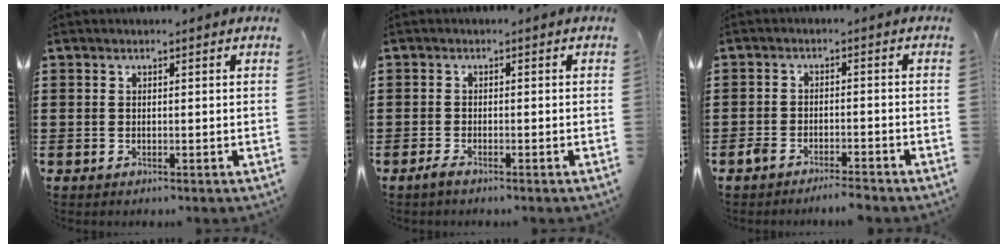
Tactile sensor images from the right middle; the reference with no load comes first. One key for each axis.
{"total": 1.3, "fx": -1.1, "fy": 0.1, "fz": 0.7, "tx": -0.022, "ty": -0.002, "tz": -0.023}
{"total": 2.9, "fx": -2.8, "fy": 0.4, "fz": 0.6, "tx": -0.022, "ty": 0.000, "tz": -0.059}